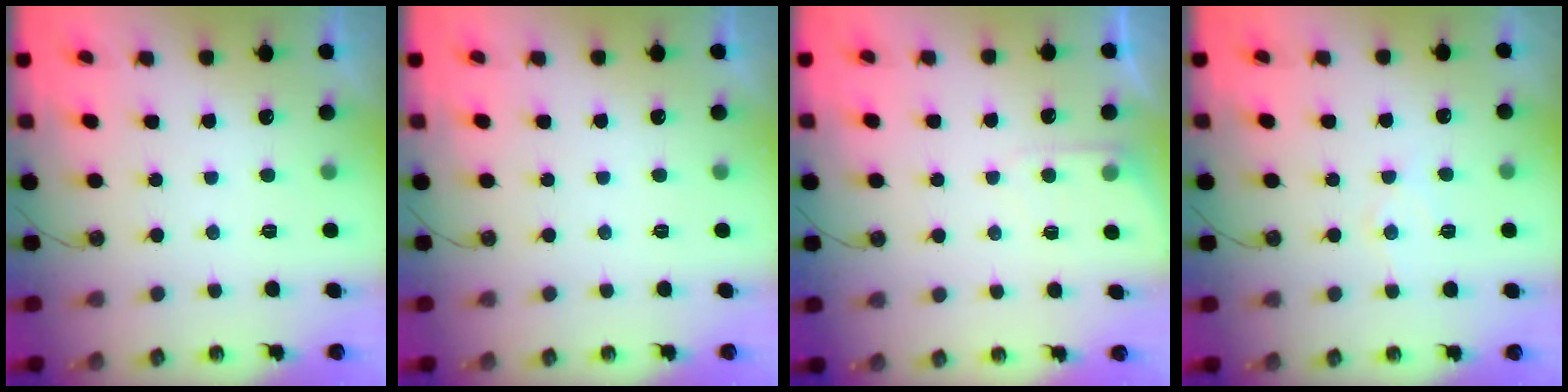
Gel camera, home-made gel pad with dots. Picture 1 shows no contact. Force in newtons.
{"total": 0.0}
{"total": 4.3, "press": 4.2, "slide": 0.6}
{"total": 6.2, "press": 6.2, "slide": 0.4}